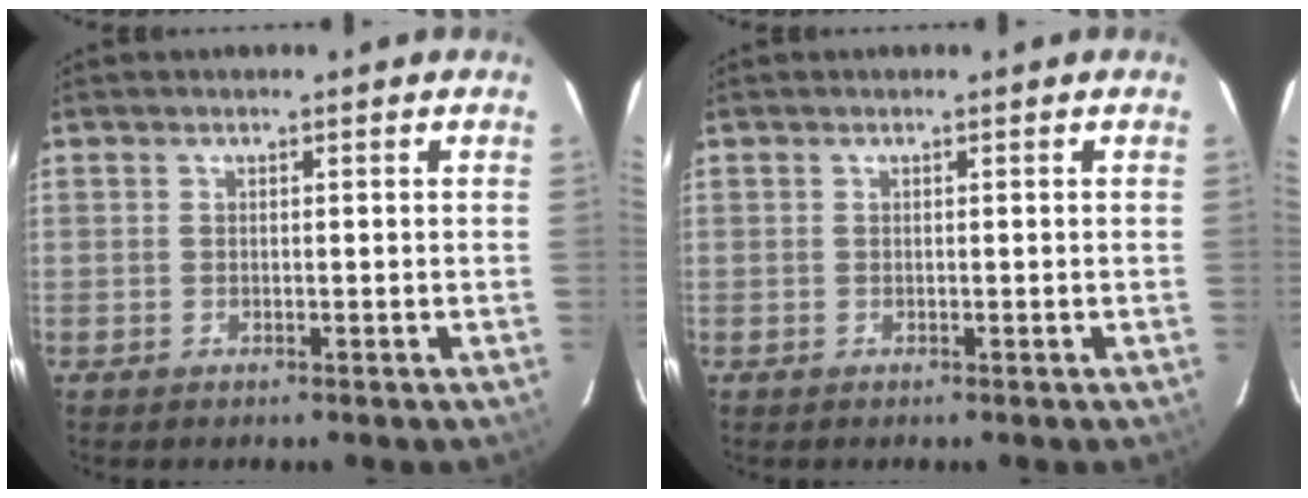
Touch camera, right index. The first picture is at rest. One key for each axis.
{"total": 0.0}